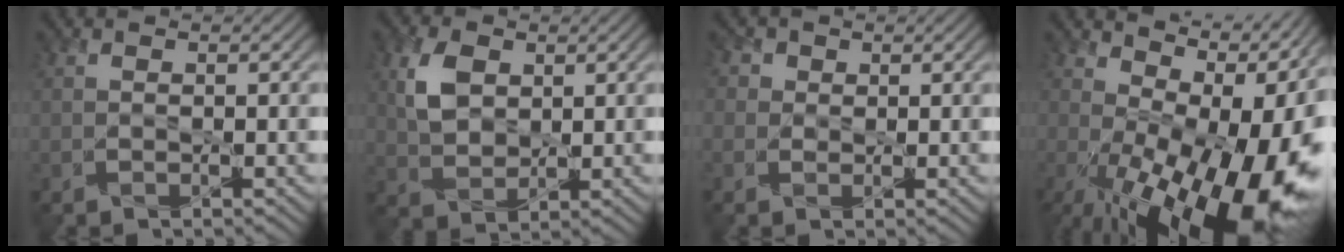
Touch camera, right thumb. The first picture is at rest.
{"total": 5.7, "force": [1.9, 3.7, 3.8], "torque": [-0.090, 0.008, 0.038]}
{"total": 3.2, "force": [1.4, 2.7, 0.9], "torque": [-0.030, 0.001, 0.012]}
{"total": 17.2, "force": [-0.6, 8.5, 14.9], "torque": [-0.180, -0.015, 0.024]}